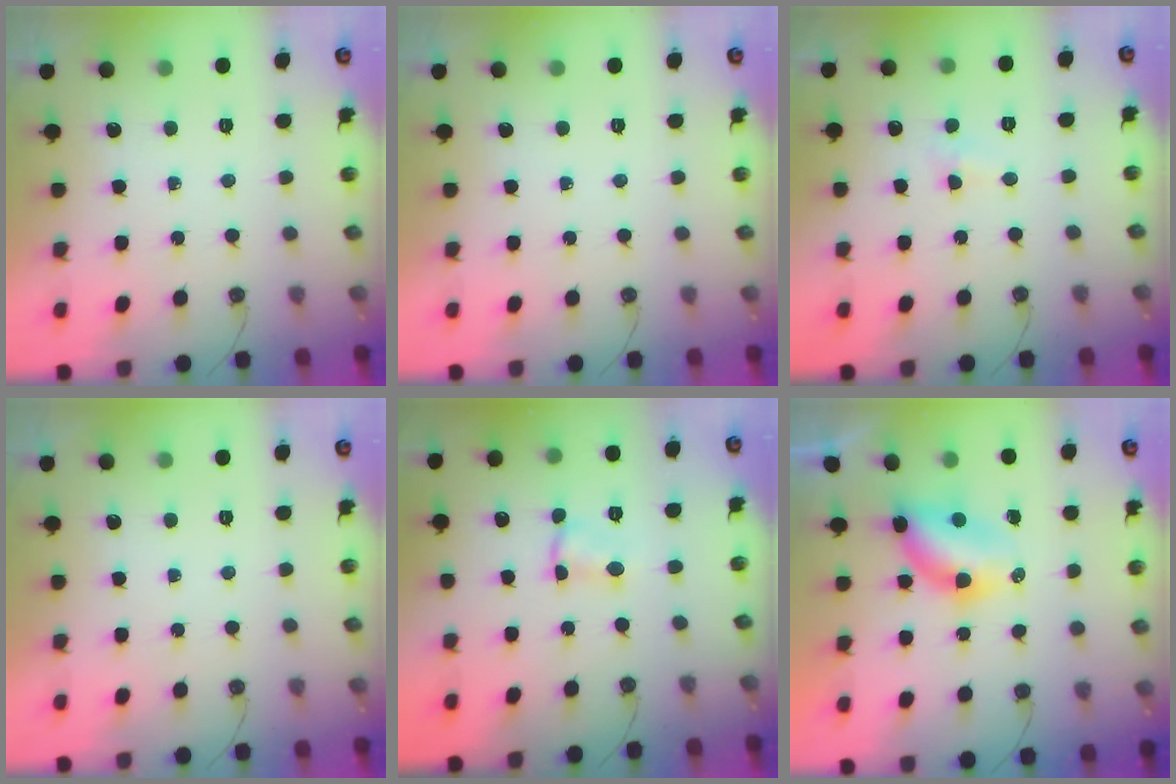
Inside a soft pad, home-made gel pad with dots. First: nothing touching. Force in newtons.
{"total": 0.0}
{"total": 2.4, "press": 2.4, "slide": 0.5}
{"total": 0.0}
{"total": 1.6, "press": 1.6, "slide": 0.3}
{"total": 6.7, "press": 6.5, "slide": 1.9}